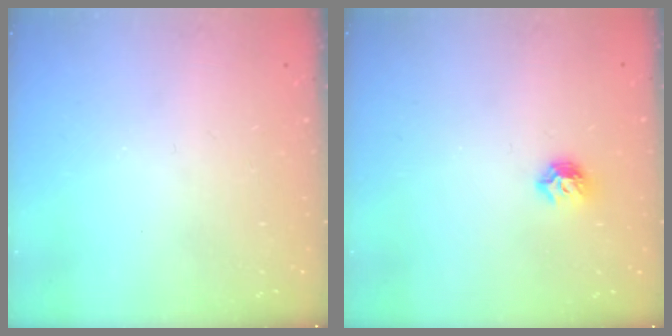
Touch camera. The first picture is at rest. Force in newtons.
{"total": 6.5, "press": 6.5, "slide": 0.9}